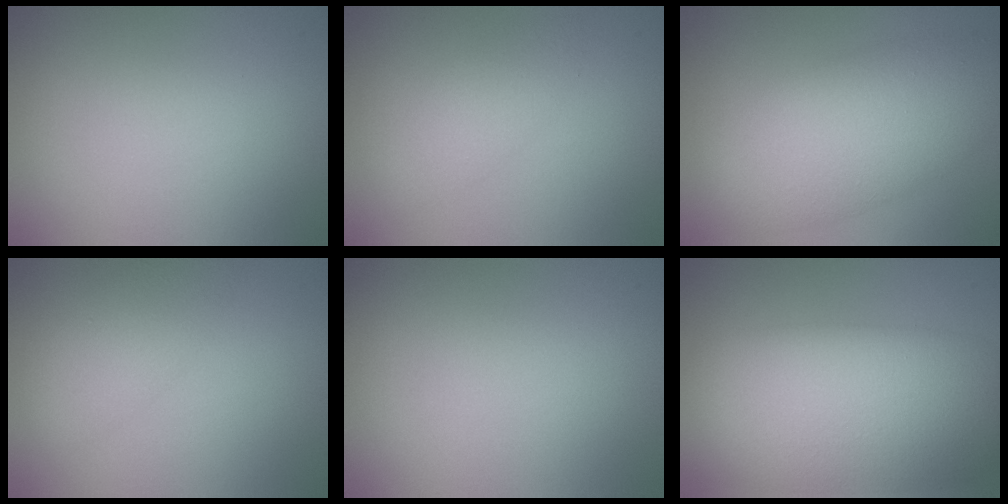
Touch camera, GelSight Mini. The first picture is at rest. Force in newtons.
{"total": 2.2, "press": 2.2, "slide": 0.1}
{"total": 8.1, "press": 8.1, "slide": 0.5}
{"total": 1.9, "press": 1.9, "slide": 0.2}
{"total": 0.0}
{"total": 13.1, "press": 13.1, "slide": 0.5}